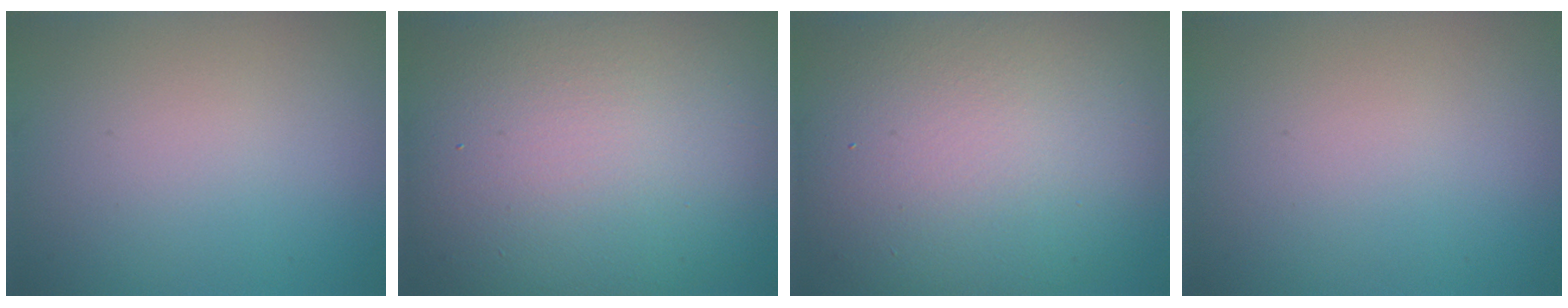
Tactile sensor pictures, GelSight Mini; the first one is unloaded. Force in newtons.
{"total": 15.6, "press": 15.6, "slide": 1.1}
{"total": 14.1, "press": 14.1, "slide": 0.8}
{"total": 0.0}